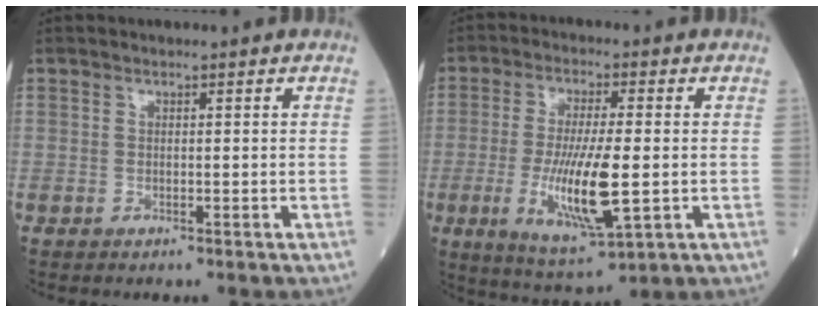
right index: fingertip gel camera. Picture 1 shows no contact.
{"total": 11.9, "force": [-1.9, 1.9, 11.6], "torque": [-0.225, -0.024, -0.028]}